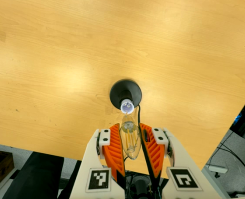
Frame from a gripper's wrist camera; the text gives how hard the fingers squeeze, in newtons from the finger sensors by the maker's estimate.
{"total": 8.3, "left": 7.2, "right": 9.4}